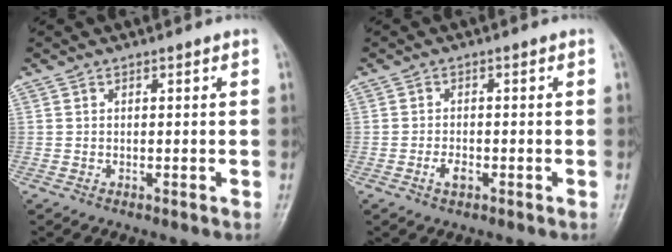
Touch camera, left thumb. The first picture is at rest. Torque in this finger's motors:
{"motor_torque": [-0.33, 0.33, 0.24, 0.40, 0.04]}